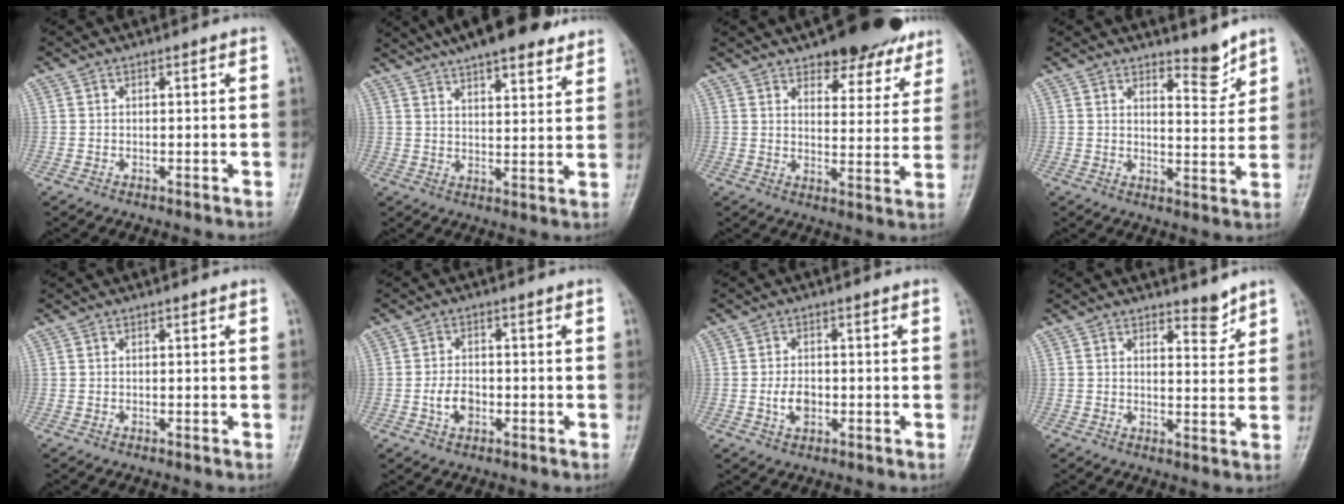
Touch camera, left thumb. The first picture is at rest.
{"total": 17.1, "force": [13.3, 4.8, 9.5], "torque": [-0.125, -0.026, 0.192]}
{"total": 14.8, "force": [11.5, 6.2, 6.9], "torque": [-0.029, -0.064, 0.141]}
{"total": 4.9, "force": [4.1, 1.4, 2.2], "torque": [-0.017, -0.042, 0.063]}
{"total": 0.0}
{"total": 4.1, "force": [-1.2, 2.8, 2.8], "torque": [-0.044, 0.010, -0.022]}
{"total": 3.9, "force": [-0.8, 2.6, 2.8], "torque": [-0.046, 0.003, -0.013]}
{"total": 3.5, "force": [2.9, 1.3, 1.5], "torque": [-0.006, -0.026, 0.044]}